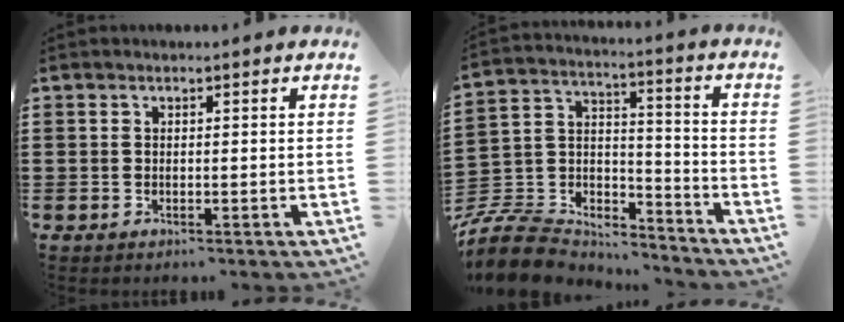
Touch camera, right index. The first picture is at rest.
{"total": 9.6, "force": [-8.5, 3.8, 2.4], "torque": [-0.072, 0.014, -0.169]}